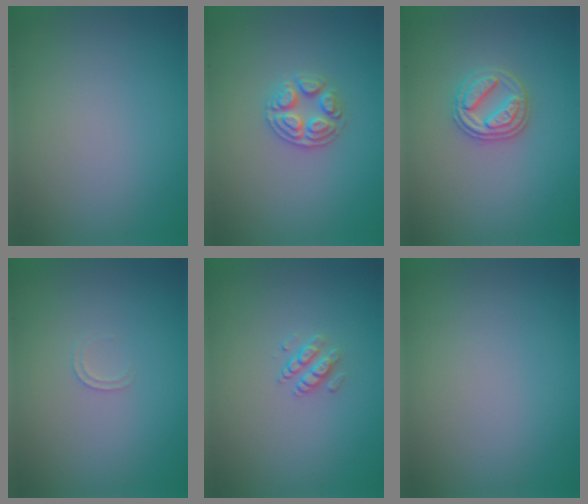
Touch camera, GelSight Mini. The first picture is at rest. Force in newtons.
{"total": 2.7, "press": 2.6, "slide": 0.7}
{"total": 3.3, "press": 3.0, "slide": 1.3}
{"total": 0.7, "press": 0.7, "slide": 0.1}
{"total": 1.5, "press": 1.1, "slide": 1.0}
{"total": 0.0}